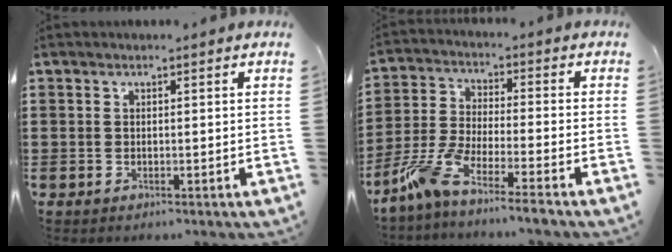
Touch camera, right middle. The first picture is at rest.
{"total": 7.0, "force": [-6.0, 0.0, 3.7], "torque": [-0.100, -0.019, -0.124]}